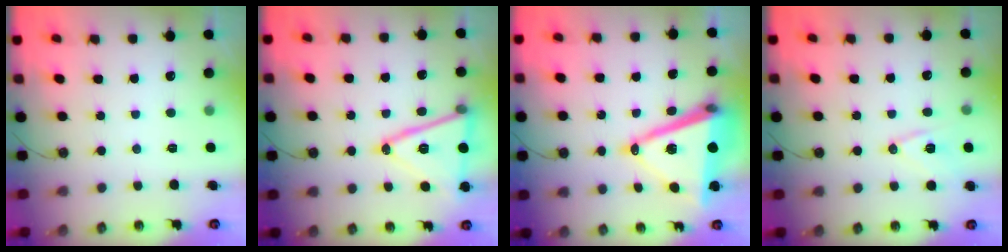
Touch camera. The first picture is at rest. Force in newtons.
{"total": 17.5, "press": 17.2, "slide": 3.4}
{"total": 18.3, "press": 17.9, "slide": 3.9}
{"total": 9.8, "press": 9.3, "slide": 3.0}